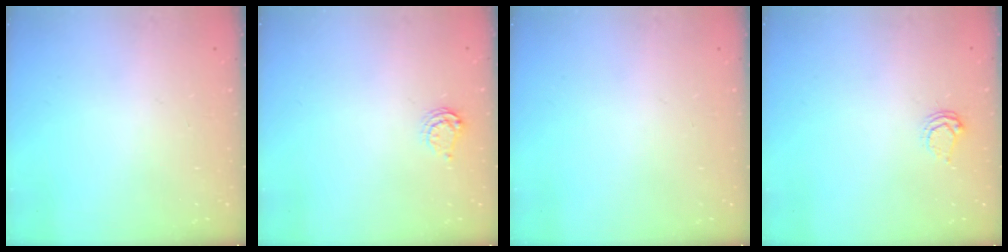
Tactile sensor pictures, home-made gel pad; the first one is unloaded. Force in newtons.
{"total": 4.6, "press": 4.5, "slide": 0.6}
{"total": 0.0}
{"total": 3.6, "press": 3.6, "slide": 0.3}